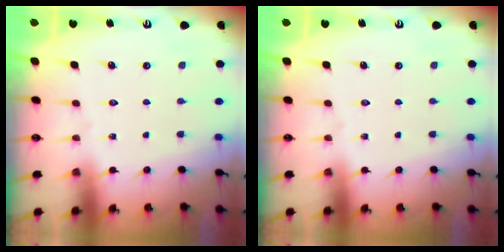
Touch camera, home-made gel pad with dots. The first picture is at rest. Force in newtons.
{"total": 0.0}